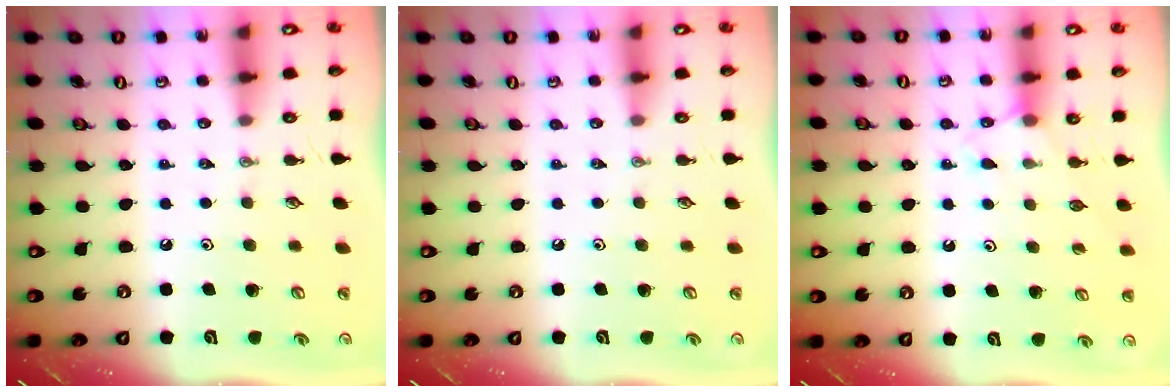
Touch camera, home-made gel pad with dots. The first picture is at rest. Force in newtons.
{"total": 0.0}
{"total": 6.0, "press": 5.9, "slide": 0.7}